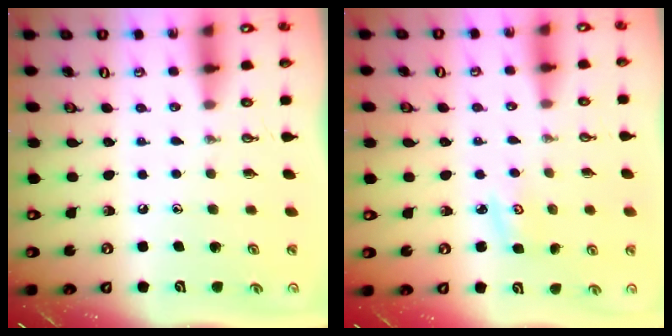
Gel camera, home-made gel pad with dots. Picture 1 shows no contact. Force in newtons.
{"total": 3.0, "press": 3.0, "slide": 0.4}